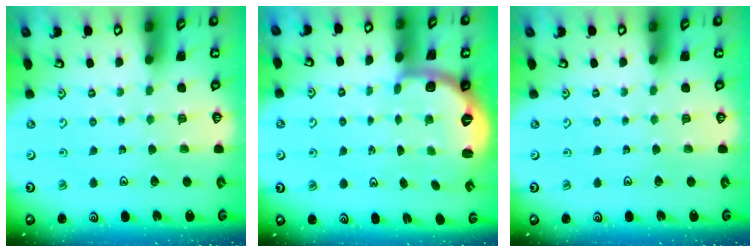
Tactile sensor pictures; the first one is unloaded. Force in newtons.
{"total": 2.3, "press": 1.7, "slide": 1.6}
{"total": 0.0}